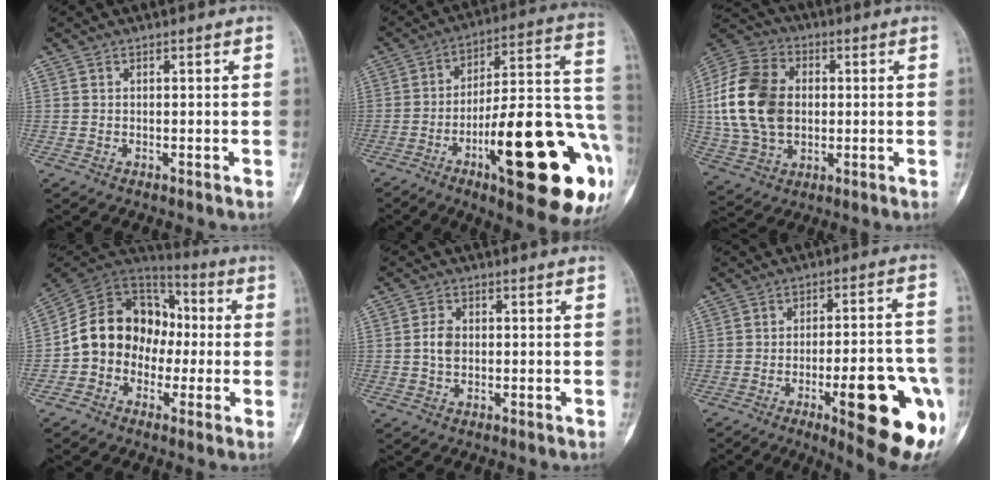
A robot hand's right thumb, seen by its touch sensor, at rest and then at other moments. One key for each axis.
{"total": 29.7, "fx": -10.5, "fy": 8.2, "fz": 26.6, "tx": -0.327, "ty": 0.040, "tz": -0.146}
{"total": 18.2, "fx": 1.2, "fy": 13.0, "fz": 12.8, "tx": -0.237, "ty": 0.013, "tz": 0.021}
{"total": 15.3, "fx": -2.0, "fy": 12.6, "fz": 8.4, "tx": -0.110, "ty": 0.052, "tz": -0.046}
{"total": 3.3, "fx": 0.0, "fy": 2.3, "fz": 2.4, "tx": -0.043, "ty": 0.005, "tz": -0.003}
{"total": 19.8, "fx": -7.4, "fy": 4.9, "fz": 17.7, "tx": -0.182, "ty": 0.016, "tz": -0.088}